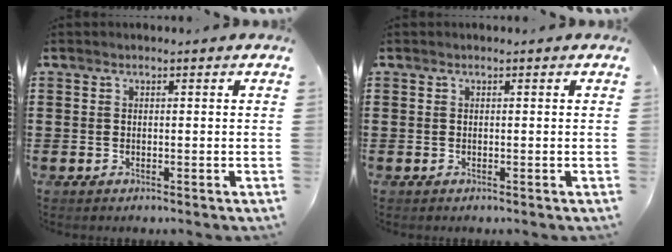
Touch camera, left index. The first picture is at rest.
{"total": 0.0}